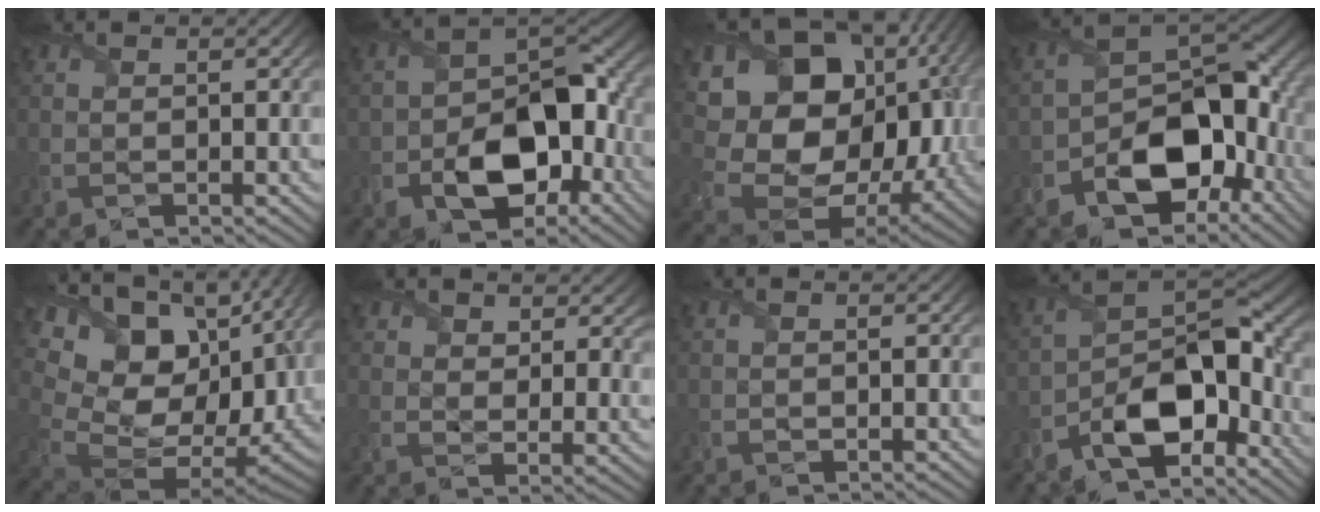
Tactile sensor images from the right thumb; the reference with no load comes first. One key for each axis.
{"total": 11.3, "fx": -4.3, "fy": 6.9, "fz": 7.9, "tx": -0.132, "ty": -0.010, "tz": -0.074}
{"total": 19.4, "fx": 3.2, "fy": 15.3, "fz": 11.4, "tx": -0.259, "ty": -0.026, "tz": 0.090}
{"total": 13.1, "fx": -5.2, "fy": 8.1, "fz": 8.9, "tx": -0.134, "ty": -0.020, "tz": -0.101}
{"total": 20.1, "fx": 4.8, "fy": 13.8, "fz": 13.9, "tx": -0.286, "ty": -0.013, "tz": 0.143}
{"total": 6.3, "fx": 4.2, "fy": 3.7, "fz": 3.0, "tx": -0.072, "ty": -0.004, "tz": 0.073}
{"total": 0.0}
{"total": 10.1, "fx": -5.7, "fy": 4.4, "fz": 7.2, "tx": -0.118, "ty": -0.003, "tz": -0.118}